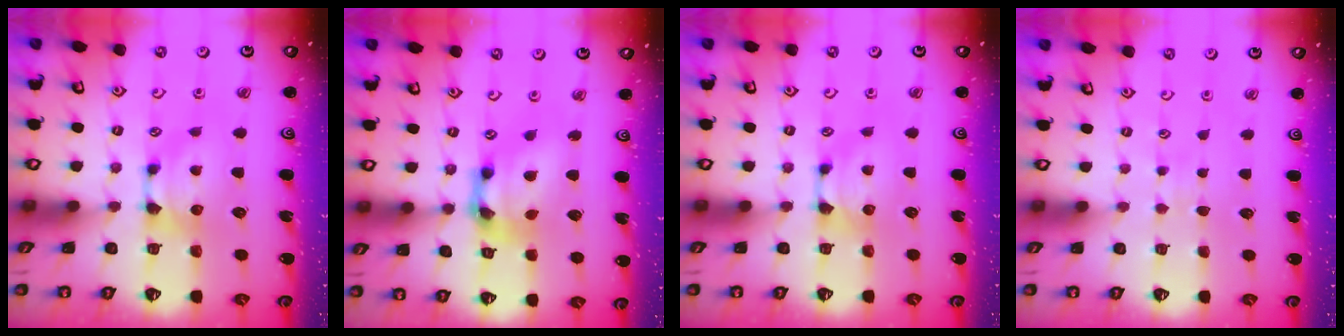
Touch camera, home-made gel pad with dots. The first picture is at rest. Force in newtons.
{"total": 9.1, "press": 8.5, "slide": 3.2}
{"total": 0.0}
{"total": 4.1, "press": 4.1, "slide": 0.3}